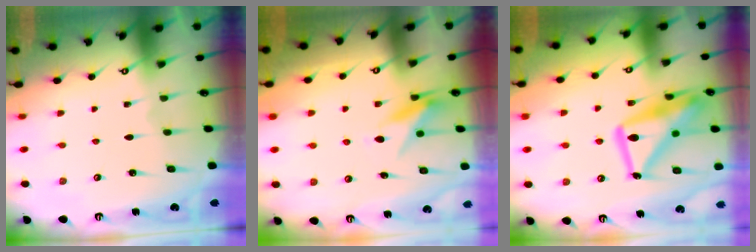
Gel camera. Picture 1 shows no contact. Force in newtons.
{"total": 8.3, "press": 8.2, "slide": 1.3}
{"total": 19.8, "press": 19.7, "slide": 1.9}